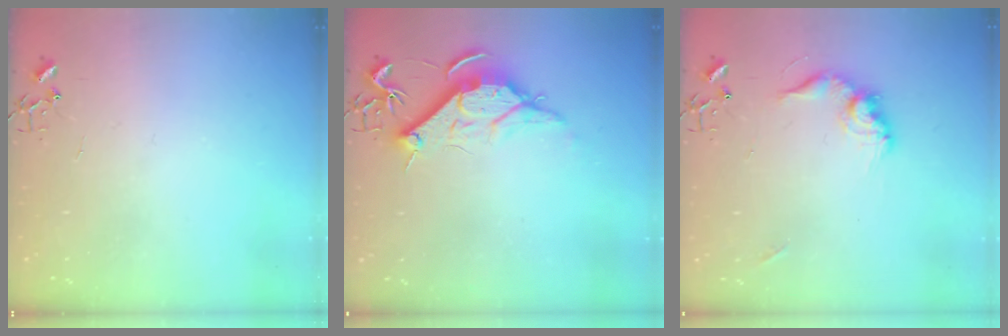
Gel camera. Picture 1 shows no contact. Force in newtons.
{"total": 12.2, "press": 12.2, "slide": 1.1}
{"total": 12.6, "press": 12.6, "slide": 0.7}